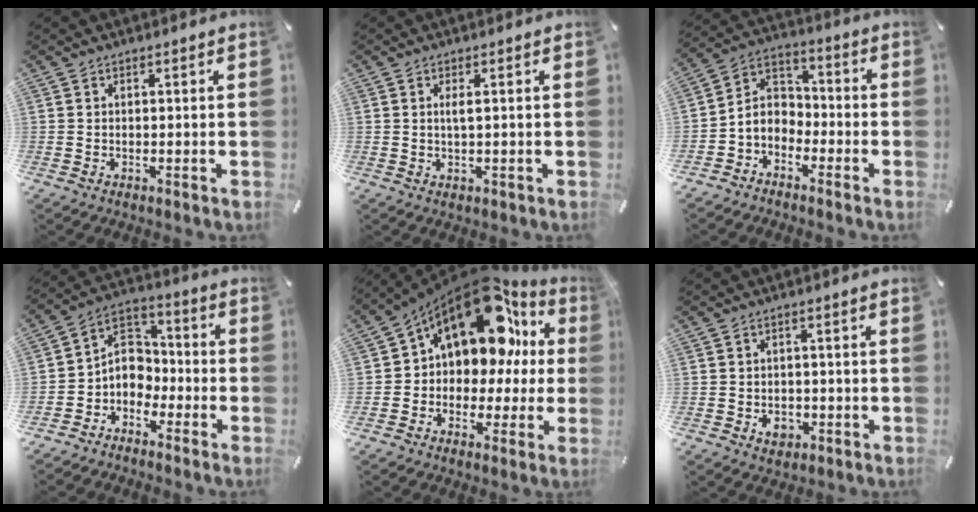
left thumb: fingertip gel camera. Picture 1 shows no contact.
{"total": 1.8, "force": [0.4, 0.5, 1.7], "torque": [-0.035, 0.000, 0.005]}
{"total": 6.3, "force": [-3.9, 4.7, 1.3], "torque": [-0.043, 0.017, -0.082]}
{"total": 7.4, "force": [-3.0, 6.4, 2.1], "torque": [-0.058, 0.018, -0.058]}
{"total": 17.8, "force": [8.7, 11.4, 10.6], "torque": [-0.178, -0.067, 0.148]}
{"total": 3.9, "force": [-1.2, 3.2, 1.9], "torque": [-0.023, 0.003, -0.022]}